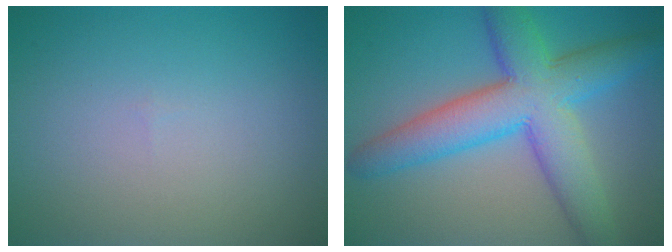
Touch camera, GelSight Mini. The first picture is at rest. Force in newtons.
{"total": 9.0, "press": 9.0, "slide": 0.1}